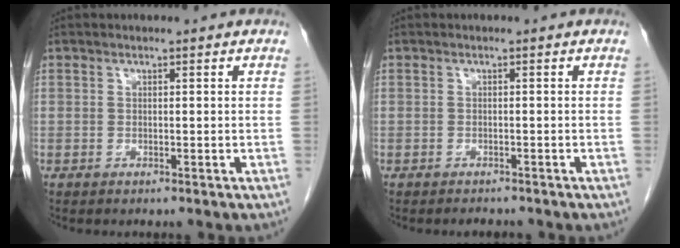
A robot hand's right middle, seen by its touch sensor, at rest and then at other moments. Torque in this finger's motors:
{"motor_torque": [0.37, -0.18, -0.12, -0.01]}